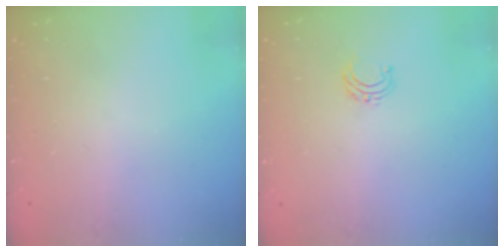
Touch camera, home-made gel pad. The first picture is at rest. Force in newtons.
{"total": 4.6, "press": 4.6, "slide": 0.4}